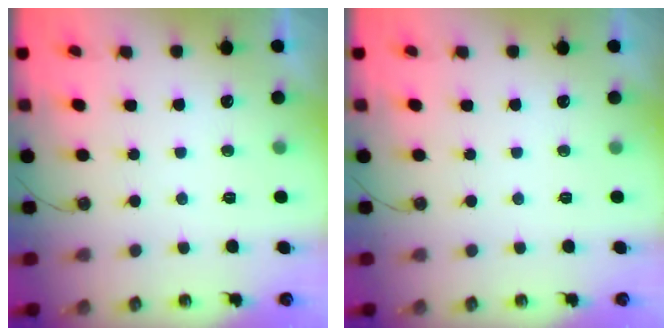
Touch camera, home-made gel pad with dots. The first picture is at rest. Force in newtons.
{"total": 0.0}